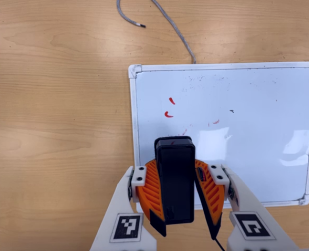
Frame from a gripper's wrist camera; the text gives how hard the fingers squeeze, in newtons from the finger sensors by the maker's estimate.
{"total": 9.6, "left": 9.9, "right": 9.3}